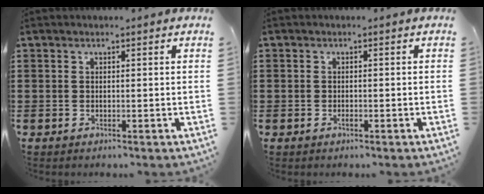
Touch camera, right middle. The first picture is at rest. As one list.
[{"total": 0.7, "force": [-0.5, 0.5, 0.2], "torque": [-0.003, 0.003, -0.011]}]